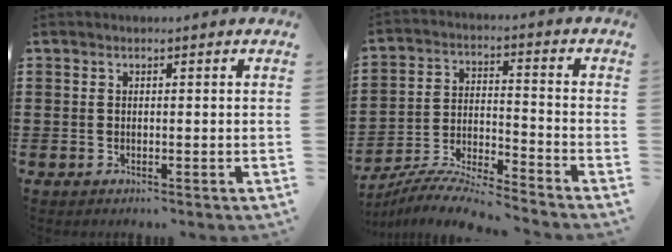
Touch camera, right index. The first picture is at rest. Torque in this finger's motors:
{"motor_torque": [0.83, 1.01, -0.19, -0.21]}